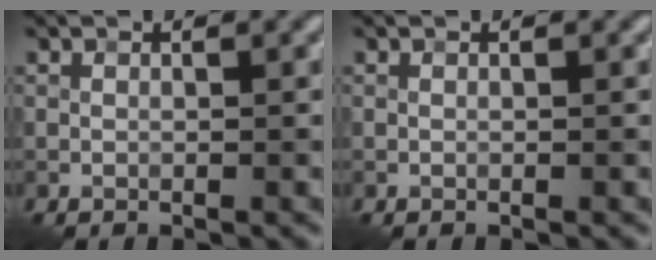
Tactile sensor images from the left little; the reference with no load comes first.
{"total": 0.0}